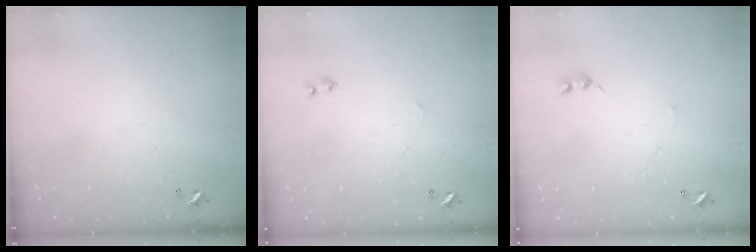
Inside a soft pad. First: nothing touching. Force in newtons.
{"total": 2.3, "press": 2.3, "slide": 0.3}
{"total": 1.1, "press": 0.9, "slide": 0.6}